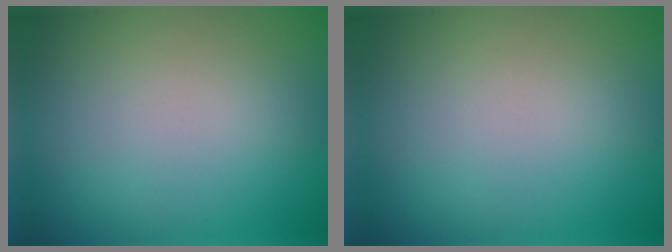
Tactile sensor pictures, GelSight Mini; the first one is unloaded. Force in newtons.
{"total": 0.0}